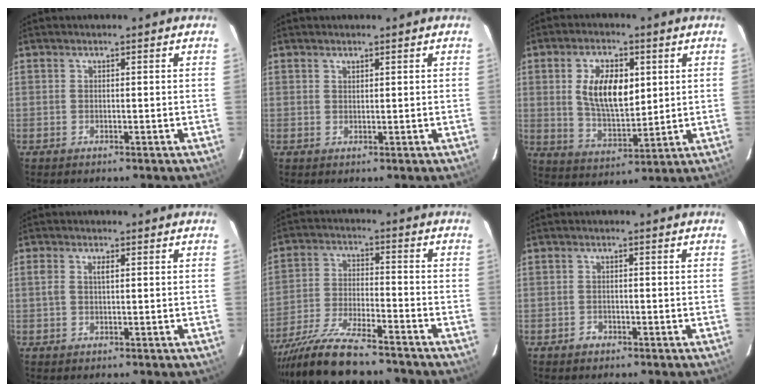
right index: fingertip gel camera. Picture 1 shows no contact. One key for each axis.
{"total": 0.8, "fx": 0.7, "fy": 0.4, "fz": 0.2, "tx": -0.003, "ty": -0.001, "tz": 0.013}
{"total": 11.5, "fx": 2.7, "fy": 5.9, "fz": 9.5, "tx": -0.179, "ty": 0.004, "tz": 0.059}
{"total": 2.1, "fx": 0.5, "fy": 1.0, "fz": 1.8, "tx": -0.035, "ty": 0.003, "tz": 0.007}
{"total": 14.9, "fx": -13.1, "fy": 2.4, "fz": 6.8, "tx": -0.143, "ty": -0.030, "tz": -0.226}
{"total": 1.5, "fx": -1.0, "fy": 1.2, "fz": 0.1, "tx": 0.000, "ty": 0.002, "tz": -0.013}